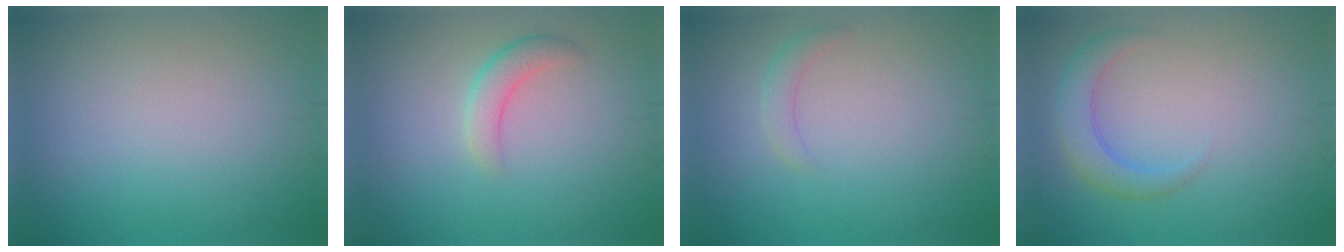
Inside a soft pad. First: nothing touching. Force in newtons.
{"total": 2.1, "press": 2.1, "slide": 0.2}
{"total": 1.3, "press": 1.3, "slide": 0.1}
{"total": 3.0, "press": 3.0, "slide": 0.1}